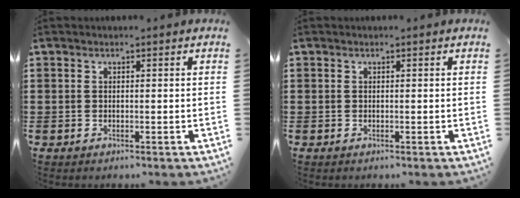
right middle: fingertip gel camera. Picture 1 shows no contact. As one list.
[{"total": 0.0}]